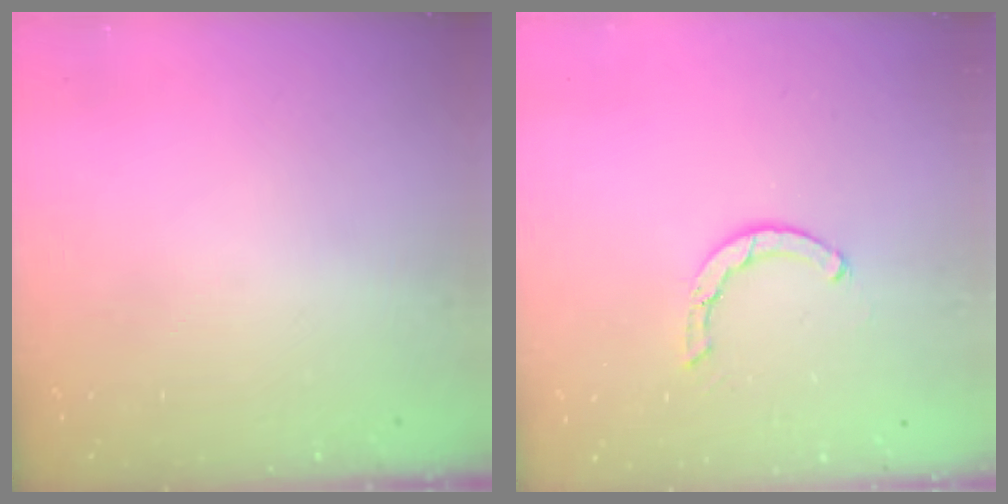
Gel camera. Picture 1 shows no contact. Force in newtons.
{"total": 2.5, "press": 2.5, "slide": 0.1}